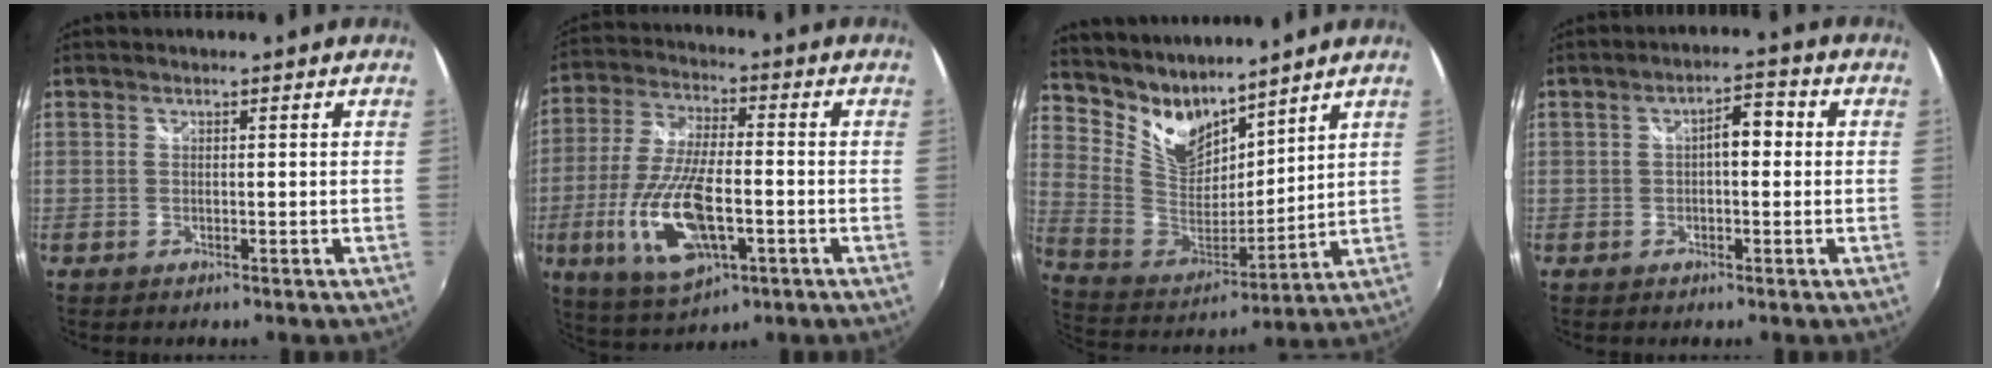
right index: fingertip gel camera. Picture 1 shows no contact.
{"total": 16.2, "force": [-4.7, 6.1, 14.3], "torque": [-0.302, -0.014, -0.081]}
{"total": 12.9, "force": [10.5, 5.9, 4.7], "torque": [-0.107, -0.007, 0.215]}
{"total": 4.5, "force": [0.3, 1.9, 4.1], "torque": [-0.064, 0.015, 0.005]}